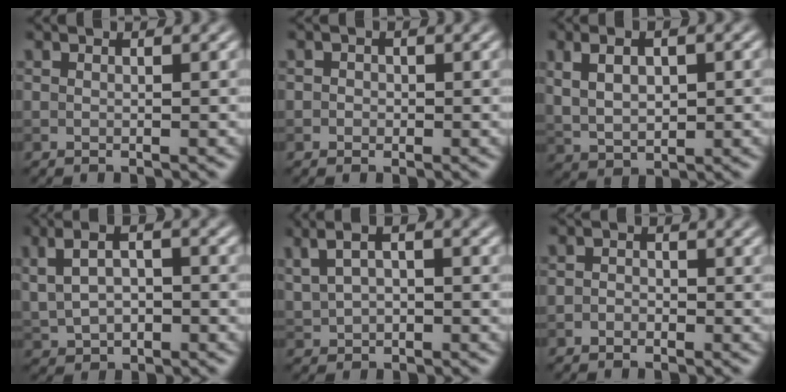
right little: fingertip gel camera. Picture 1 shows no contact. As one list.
[{"total": 1.1, "force": [0.2, 1.0, 0.4], "torque": [0.012, 0.006, -0.012]}, {"total": 4.4, "force": [1.1, 2.3, 3.5], "torque": [-0.072, 0.005, 0.027]}, {"total": 4.2, "force": [0.9, 2.4, 3.3], "torque": [-0.074, 0.009, 0.026]}, {"total": 3.9, "force": [1.7, 2.1, 2.8], "torque": [-0.066, 0.013, 0.030]}, {"total": 1.0, "force": [-0.5, 0.7, 0.4], "torque": [0.002, 0.003, -0.017]}]